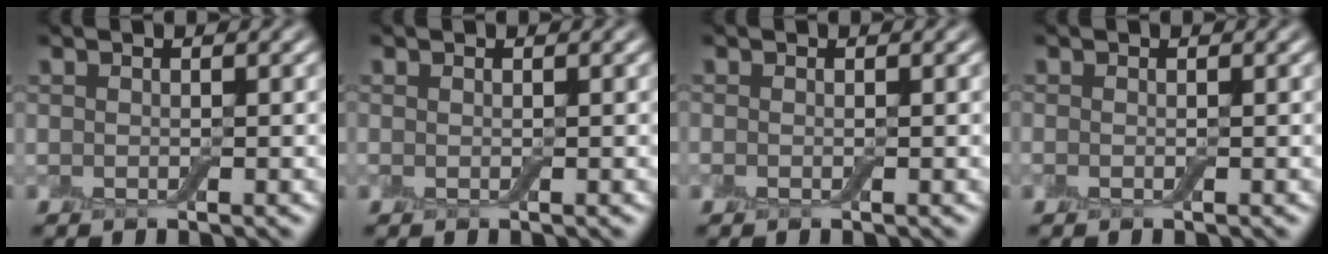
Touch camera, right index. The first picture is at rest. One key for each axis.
{"total": 0.0}
{"total": 0.0}
{"total": 0.0}